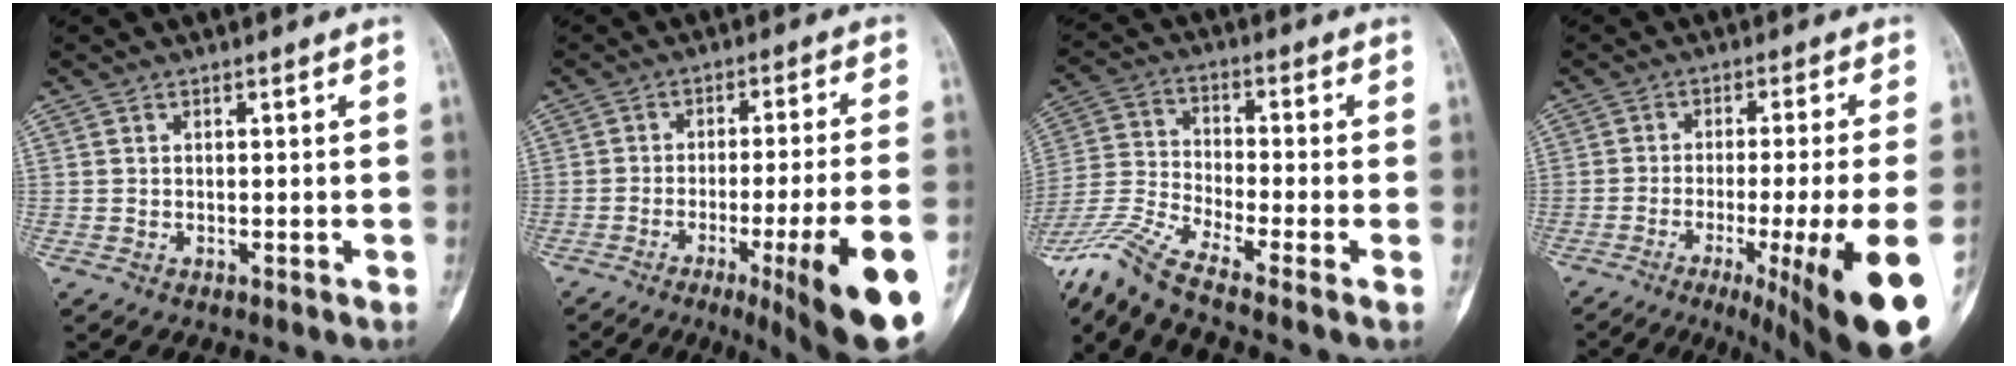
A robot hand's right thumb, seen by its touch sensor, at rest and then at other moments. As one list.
[{"total": 18.4, "force": [-7.6, 1.8, 16.7], "torque": [-0.194, 0.004, -0.103]}, {"total": 14.2, "force": [-11.0, -0.8, 9.0], "torque": [-0.216, 0.017, -0.218]}, {"total": 20.8, "force": [-8.9, 1.9, 18.7], "torque": [-0.208, -0.001, -0.127]}]